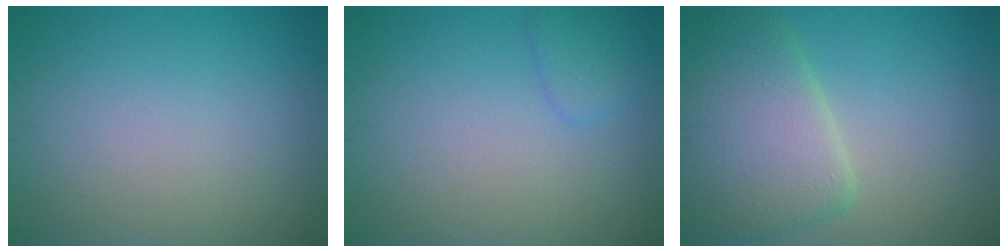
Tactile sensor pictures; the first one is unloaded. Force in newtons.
{"total": 1.5, "press": 1.5, "slide": 0.0}
{"total": 7.1, "press": 7.1, "slide": 0.8}